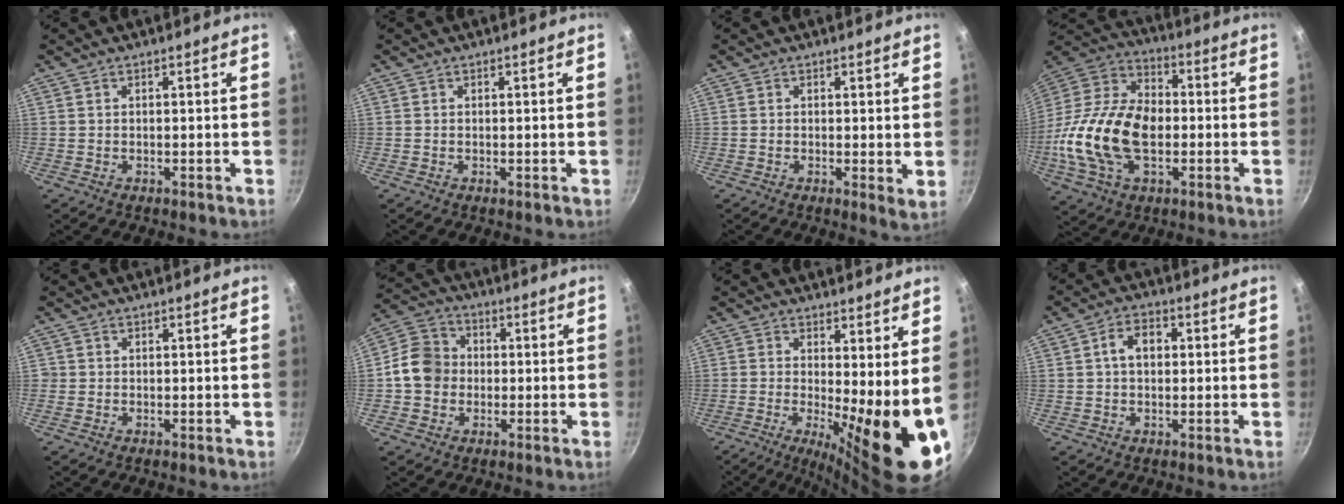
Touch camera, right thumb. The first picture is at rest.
{"total": 0.0}
{"total": 2.8, "force": [0.6, 0.9, 2.6], "torque": [-0.037, -0.009, 0.006]}
{"total": 22.5, "force": [-3.1, 14.0, 17.3], "torque": [-0.315, 0.035, -0.066]}
{"total": 0.6, "force": [-0.1, 0.6, 0.0], "torque": [0.003, 0.000, -0.004]}
{"total": 9.4, "force": [-0.7, 8.2, 4.5], "torque": [-0.053, 0.022, -0.034]}
{"total": 13.9, "force": [-0.6, 3.5, 13.5], "torque": [-0.171, -0.026, -0.004]}
{"total": 5.3, "force": [0.6, 3.7, 3.7], "torque": [-0.043, 0.014, 0.003]}